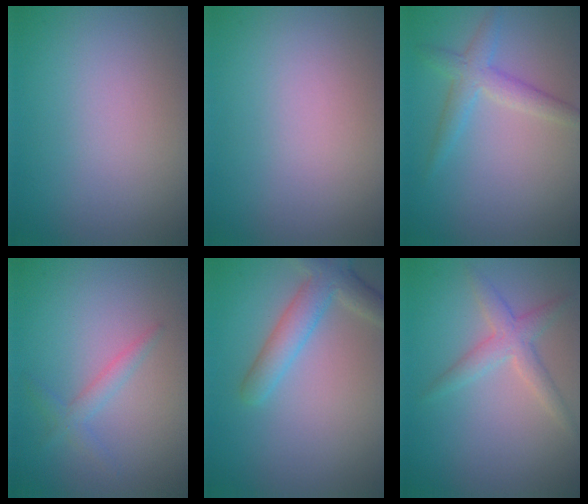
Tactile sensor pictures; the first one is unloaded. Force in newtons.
{"total": 0.0}
{"total": 2.7, "press": 2.7, "slide": 0.1}
{"total": 1.5, "press": 1.5, "slide": 0.1}
{"total": 3.8, "press": 3.8, "slide": 0.3}
{"total": 2.5, "press": 2.5, "slide": 0.1}